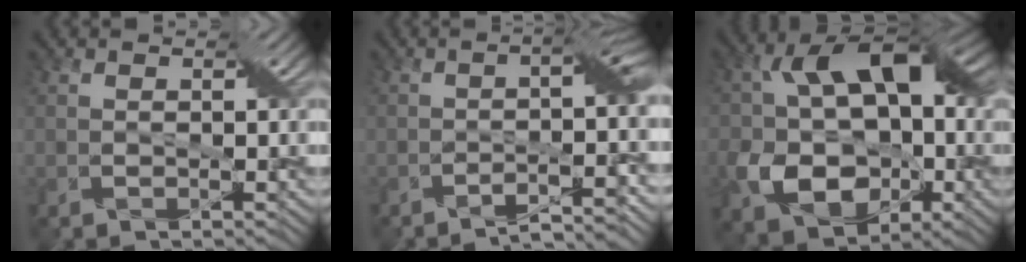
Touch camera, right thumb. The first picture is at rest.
{"total": 9.7, "force": [-4.3, 1.7, 8.5], "torque": [-0.105, 0.009, -0.071]}
{"total": 14.7, "force": [-1.6, 10.4, 10.3], "torque": [-0.181, -0.014, -0.031]}